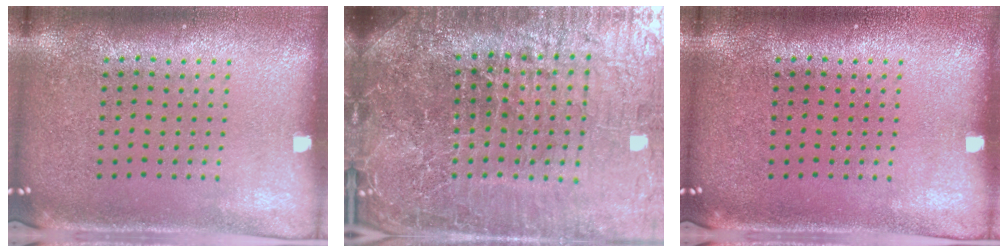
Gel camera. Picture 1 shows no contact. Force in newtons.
{"total": 7.6, "press": 6.6, "slide": 3.8}
{"total": 0.0}